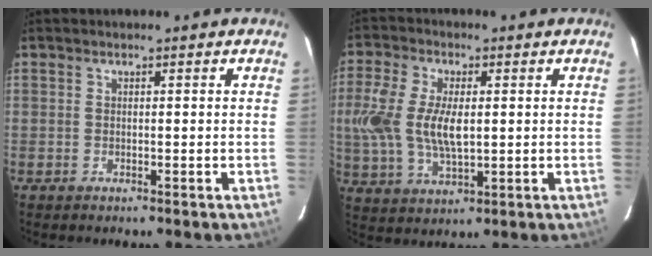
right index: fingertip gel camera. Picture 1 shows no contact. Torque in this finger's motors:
{"motor_torque": [0.87, -0.11, 0.54, 0.16]}